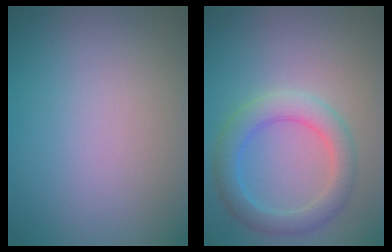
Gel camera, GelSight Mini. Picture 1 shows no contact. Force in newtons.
{"total": 4.0, "press": 4.0, "slide": 0.2}